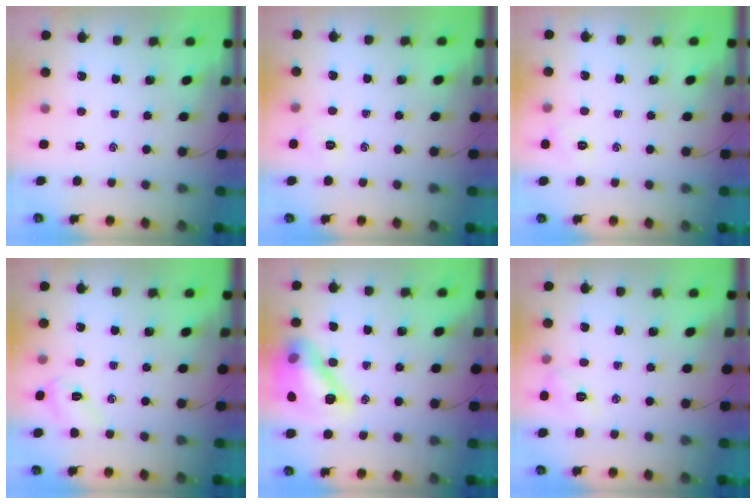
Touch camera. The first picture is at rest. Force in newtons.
{"total": 4.6, "press": 4.4, "slide": 1.2}
{"total": 4.6, "press": 4.4, "slide": 1.2}
{"total": 4.8, "press": 4.6, "slide": 1.2}
{"total": 14.7, "press": 14.6, "slide": 1.4}
{"total": 5.8, "press": 5.6, "slide": 1.3}